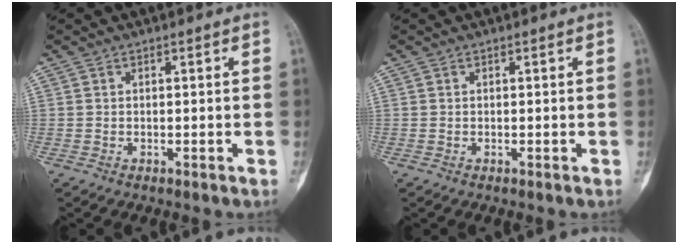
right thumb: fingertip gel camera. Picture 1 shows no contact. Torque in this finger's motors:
{"motor_torque": [0.06, -0.07, 0.13, 0.06, 0.00]}